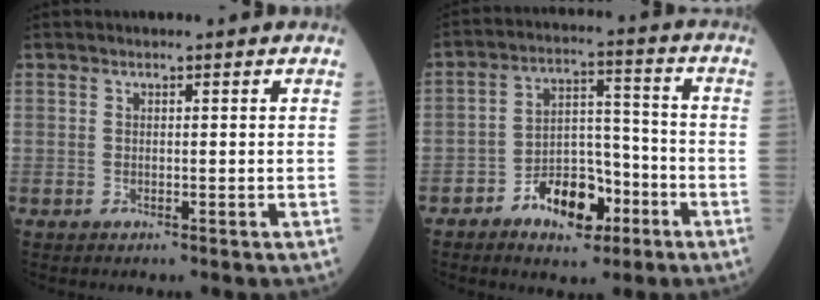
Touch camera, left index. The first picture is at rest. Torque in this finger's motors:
{"motor_torque": [0.14, 0.29, 0.18, 0.04]}